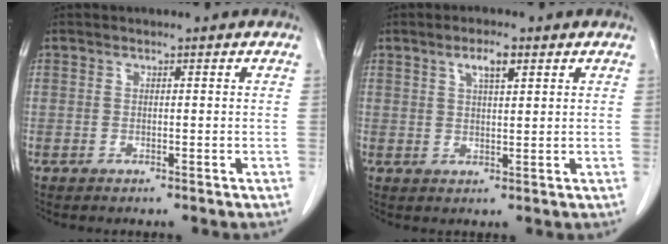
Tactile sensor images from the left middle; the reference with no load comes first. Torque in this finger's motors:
{"motor_torque": [0.57, -0.38, 0.05, 0.05]}